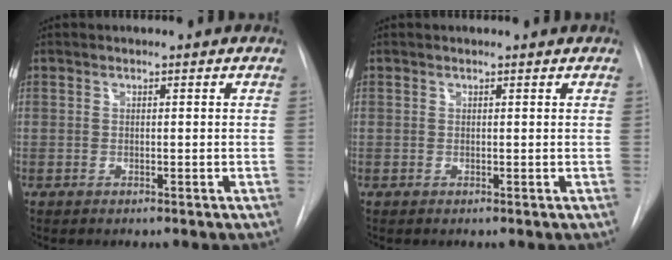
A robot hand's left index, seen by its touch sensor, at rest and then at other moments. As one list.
[{"total": 0.8, "force": [0.8, -0.1, 0.1], "torque": [-0.009, 0.002, 0.005]}]